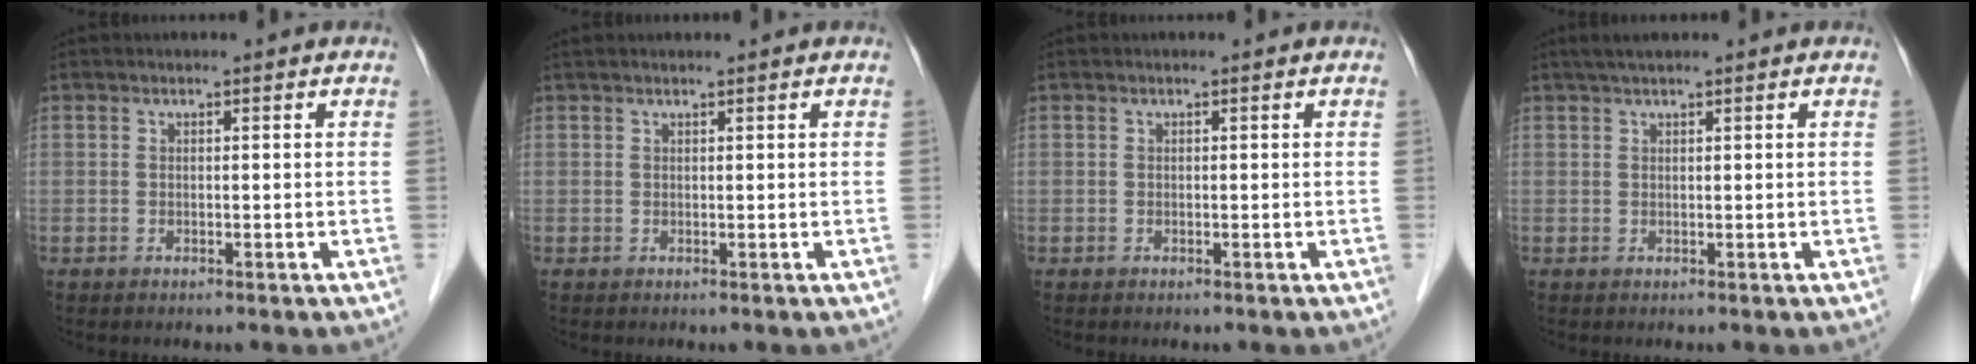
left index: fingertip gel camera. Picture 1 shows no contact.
{"total": 1.8, "force": [1.5, 0.0, 0.9], "torque": [-0.011, 0.022, 0.027]}
{"total": 0.0}
{"total": 2.6, "force": [2.0, 0.1, 1.6], "torque": [-0.028, 0.018, 0.036]}